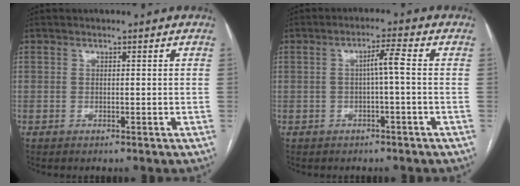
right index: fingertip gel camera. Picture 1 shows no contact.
{"total": 3.2, "force": [-0.3, -0.1, 3.2], "torque": [-0.053, 0.013, -0.002]}